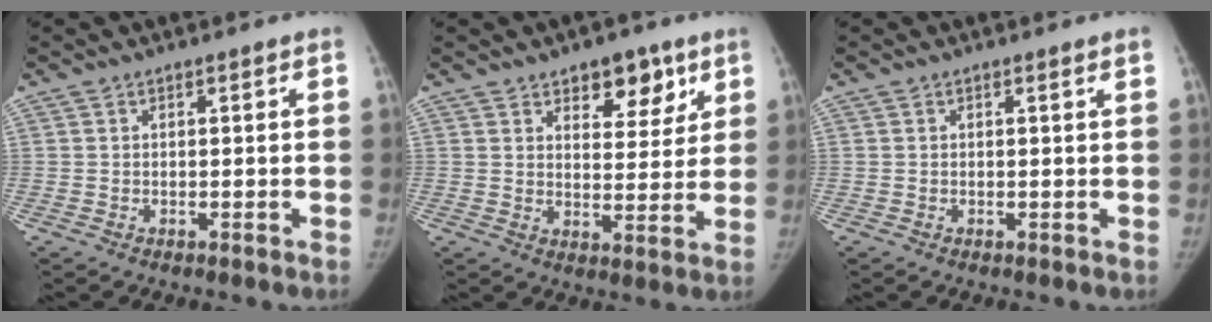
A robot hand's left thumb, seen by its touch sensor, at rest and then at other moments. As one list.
[{"total": 9.2, "force": [5.5, 5.0, 5.4], "torque": [-0.032, -0.027, 0.079]}, {"total": 0.8, "force": [0.6, -0.1, 0.6], "torque": [-0.008, 0.001, 0.008]}]